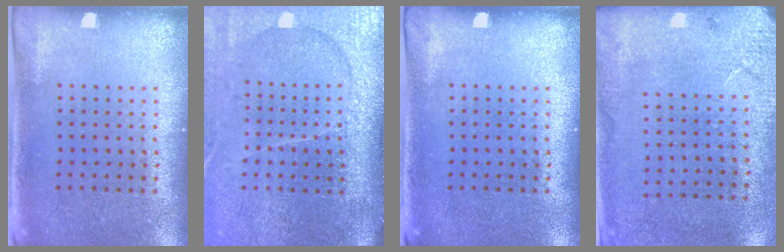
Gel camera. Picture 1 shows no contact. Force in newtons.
{"total": 4.3, "press": 3.5, "slide": 2.4}
{"total": 0.0}
{"total": 2.6, "press": 2.3, "slide": 1.2}